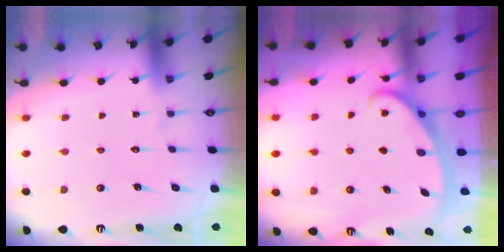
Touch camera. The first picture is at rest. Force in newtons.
{"total": 2.8, "press": 2.8, "slide": 0.4}